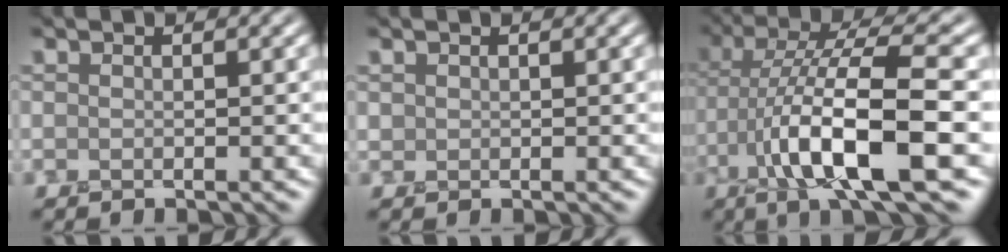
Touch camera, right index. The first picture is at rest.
{"total": 0.7, "force": [0.5, 0.4, -0.3], "torque": [0.009, 0.006, 0.010]}
{"total": 9.9, "force": [-1.3, 2.7, 9.4], "torque": [-0.171, 0.017, -0.024]}